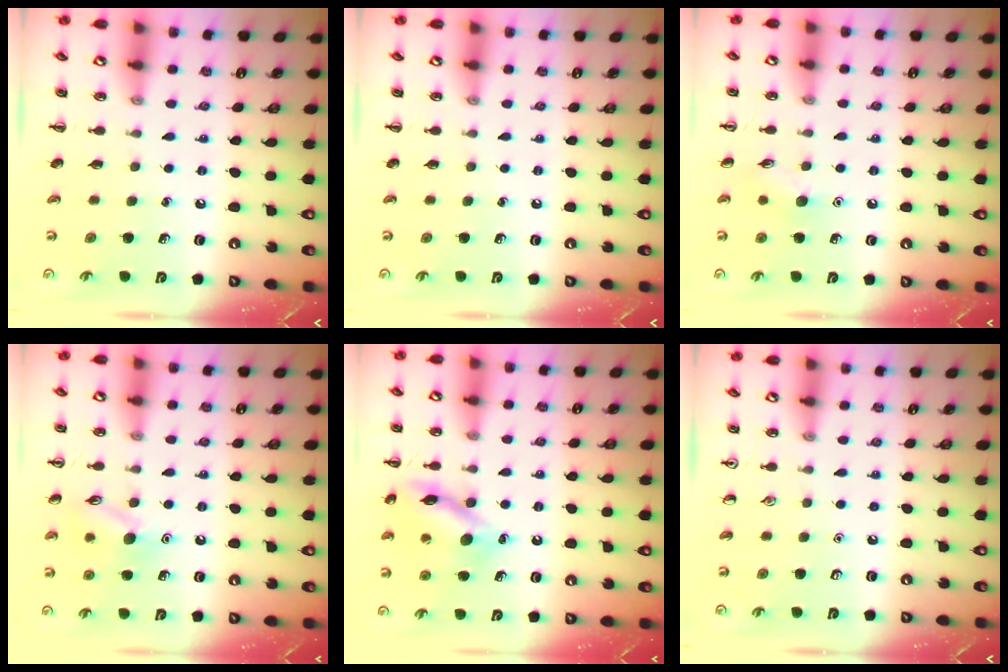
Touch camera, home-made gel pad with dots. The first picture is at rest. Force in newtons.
{"total": 0.0}
{"total": 5.8, "press": 5.8, "slide": 0.8}
{"total": 9.7, "press": 9.6, "slide": 1.0}
{"total": 13.4, "press": 13.4, "slide": 0.9}
{"total": 0.0}